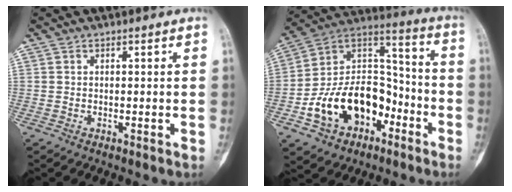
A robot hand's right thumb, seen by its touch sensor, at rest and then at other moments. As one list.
[{"total": 20.7, "force": [-8.0, 14.1, 12.8], "torque": [-0.178, 0.087, -0.133]}]